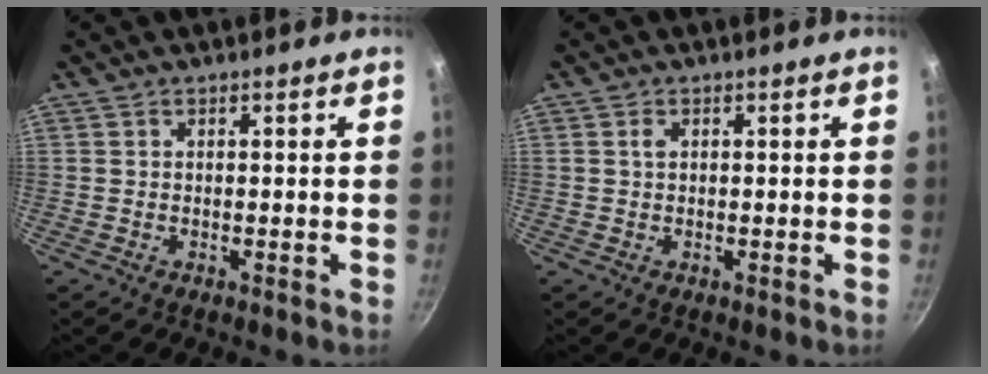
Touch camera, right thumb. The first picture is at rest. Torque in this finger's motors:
{"motor_torque": [-0.16, -0.07, -0.08, 0.43, 0.08]}